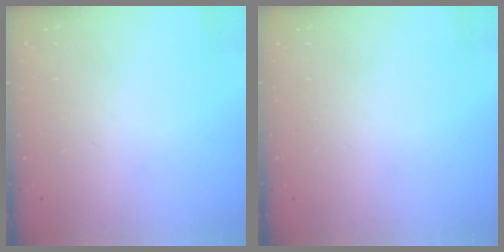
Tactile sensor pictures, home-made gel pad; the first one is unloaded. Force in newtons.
{"total": 0.0}